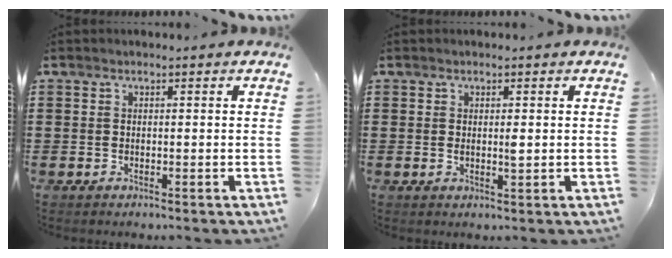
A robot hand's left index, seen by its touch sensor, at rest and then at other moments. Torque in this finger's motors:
{"motor_torque": [0.54, 0.29, 0.20, 0.06]}